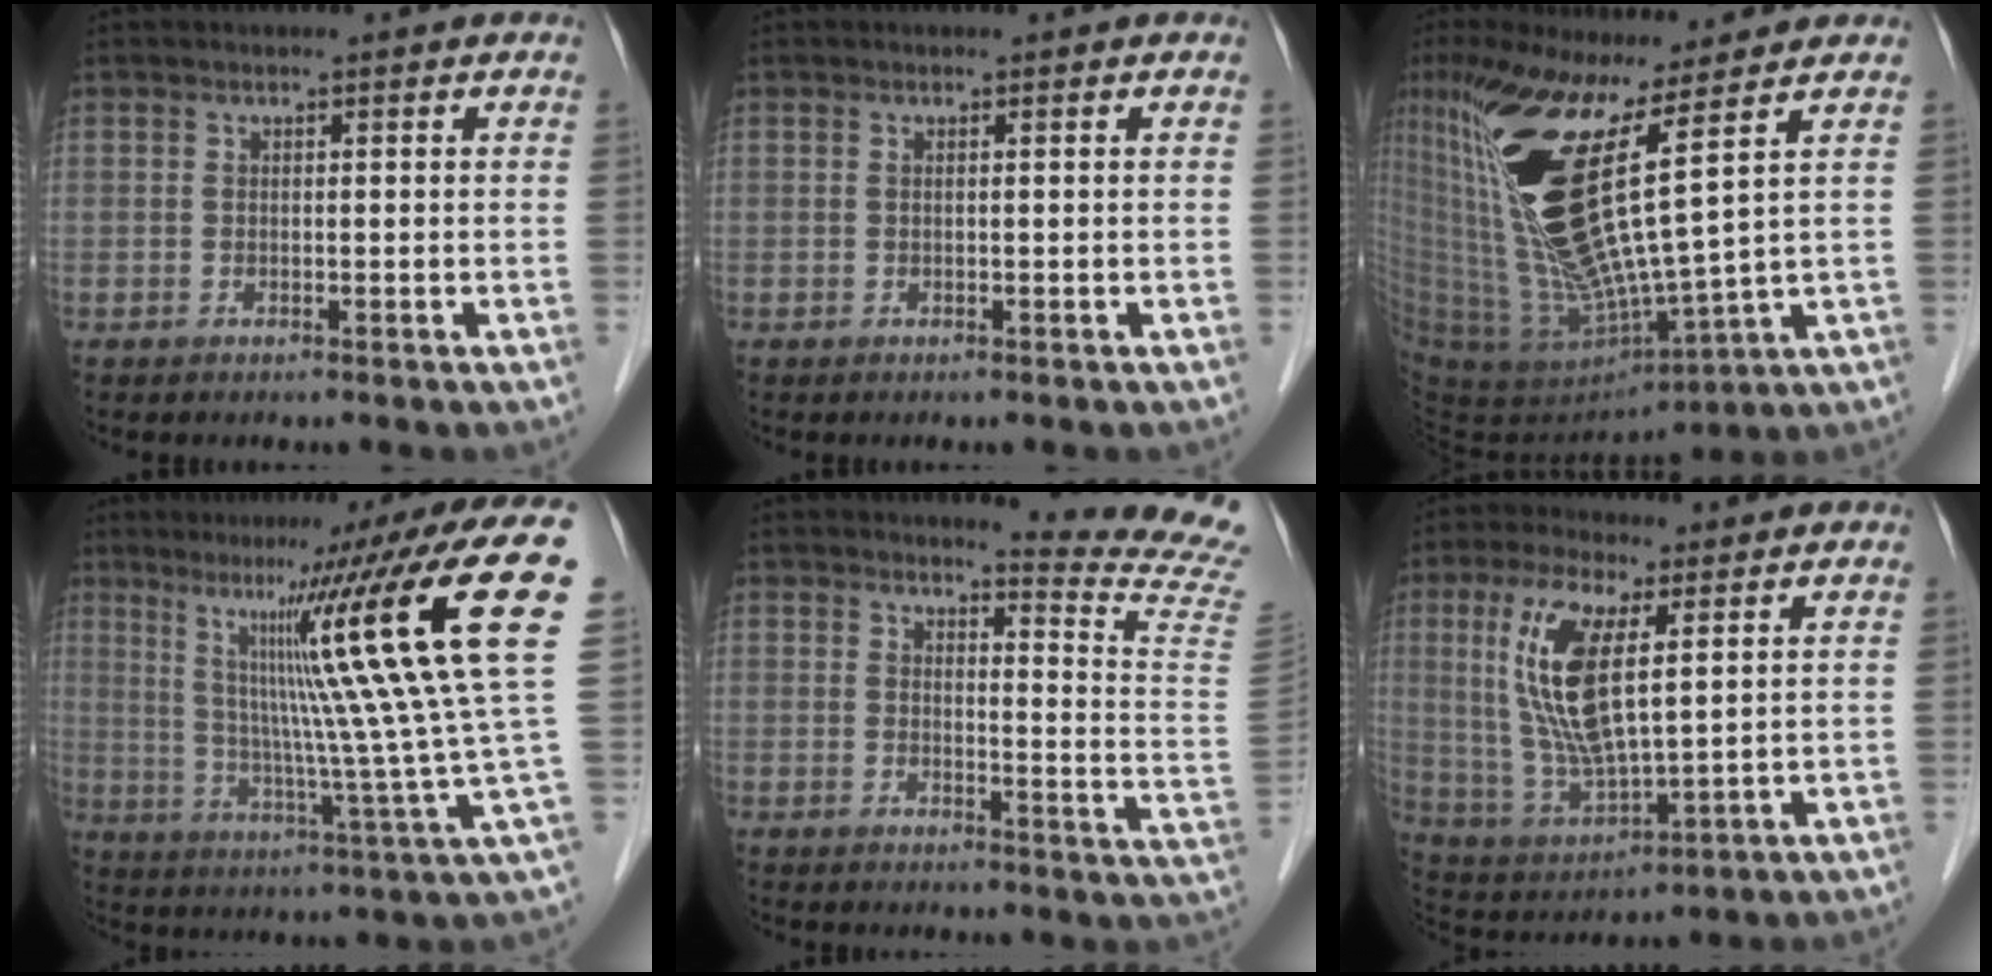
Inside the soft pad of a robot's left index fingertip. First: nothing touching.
{"total": 0.0}
{"total": 19.3, "force": [7.6, 1.1, 17.8], "torque": [-0.360, -0.034, 0.142]}
{"total": 21.4, "force": [8.2, -2.0, 19.6], "torque": [-0.284, 0.015, 0.115]}
{"total": 12.3, "force": [11.8, -2.9, 1.7], "torque": [-0.028, -0.141, 0.120]}
{"total": 12.6, "force": [3.6, 3.1, 11.7], "torque": [-0.256, -0.004, 0.073]}